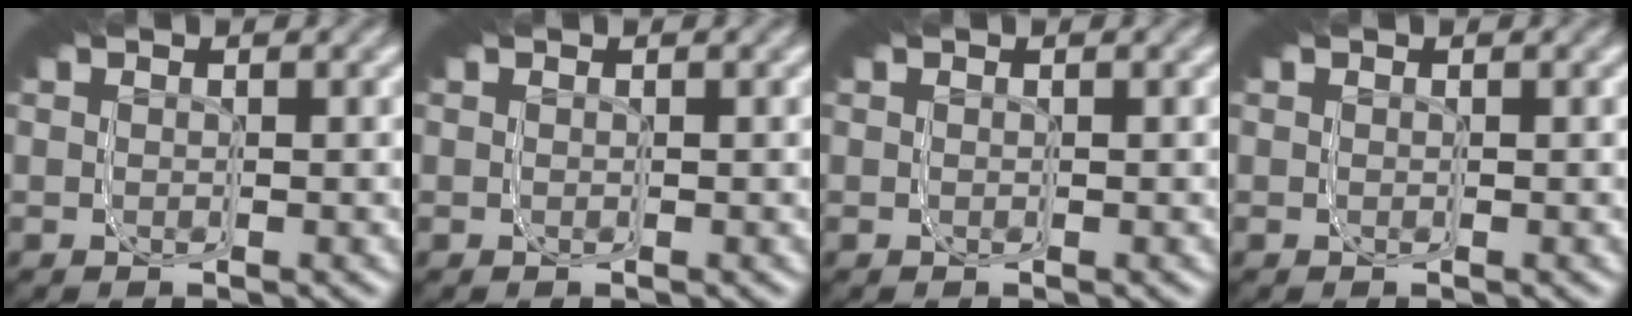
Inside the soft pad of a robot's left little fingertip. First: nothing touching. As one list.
[{"total": 0.0}, {"total": 0.0}, {"total": 0.0}]